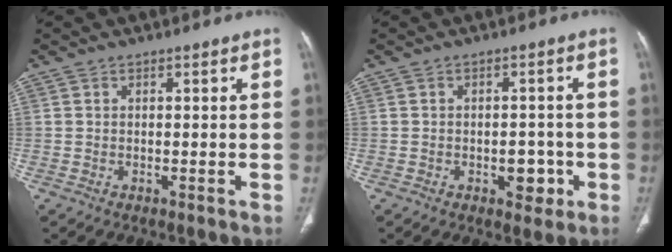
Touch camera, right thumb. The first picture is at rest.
{"total": 4.6, "force": [-1.6, 2.9, 3.2], "torque": [-0.019, 0.009, -0.016]}